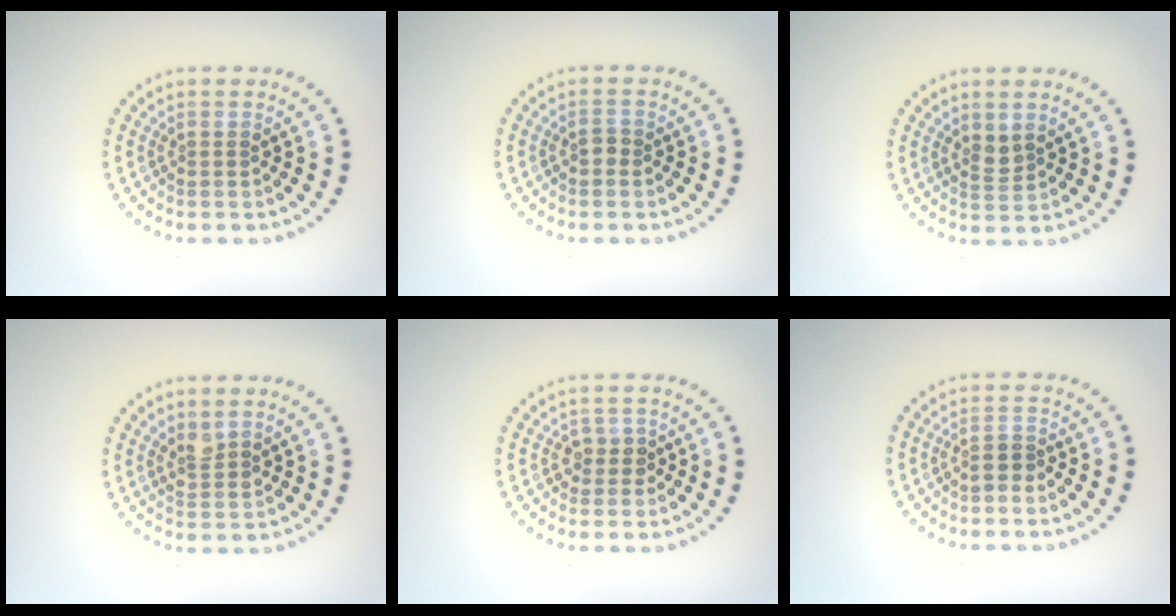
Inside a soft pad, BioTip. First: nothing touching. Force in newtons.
{"total": 0.8, "press": 0.8, "slide": 0.3}
{"total": 1.5, "press": 1.1, "slide": 0.9}
{"total": 1.7, "press": 1.4, "slide": 0.9}
{"total": 1.6, "press": 1.2, "slide": 1.0}
{"total": 1.1, "press": 0.9, "slide": 0.7}